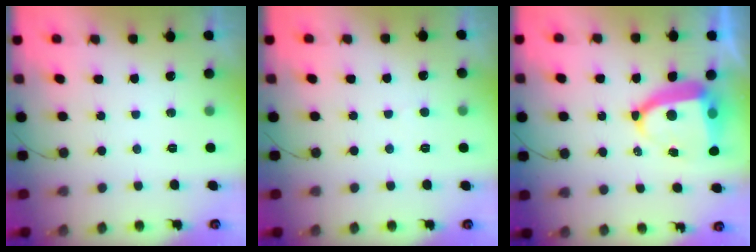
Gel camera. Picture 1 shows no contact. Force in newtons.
{"total": 2.4, "press": 2.4, "slide": 0.2}
{"total": 9.9, "press": 9.8, "slide": 1.3}